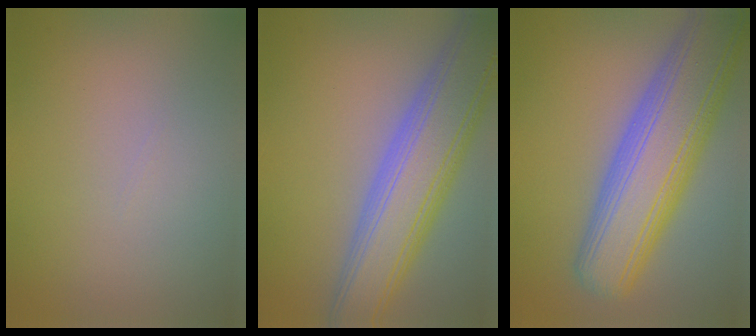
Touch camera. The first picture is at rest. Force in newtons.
{"total": 9.2, "press": 9.2, "slide": 0.8}
{"total": 10.8, "press": 10.8, "slide": 0.6}